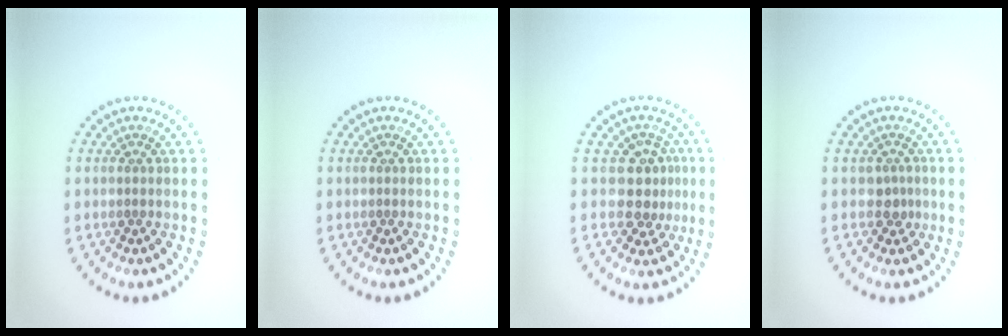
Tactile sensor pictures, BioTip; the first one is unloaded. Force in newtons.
{"total": 0.0}
{"total": 3.0, "press": 2.4, "slide": 1.7}
{"total": 1.3, "press": 1.0, "slide": 0.7}